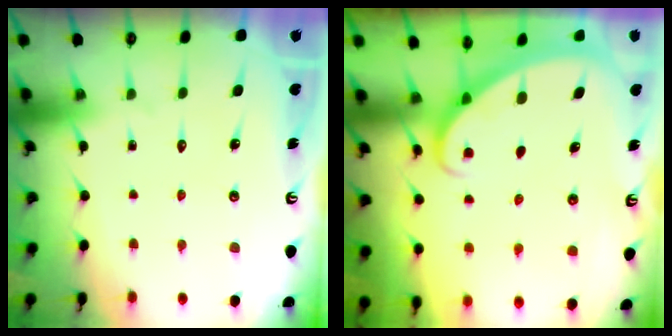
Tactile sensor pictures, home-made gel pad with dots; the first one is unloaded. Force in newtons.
{"total": 2.1, "press": 2.1, "slide": 0.1}